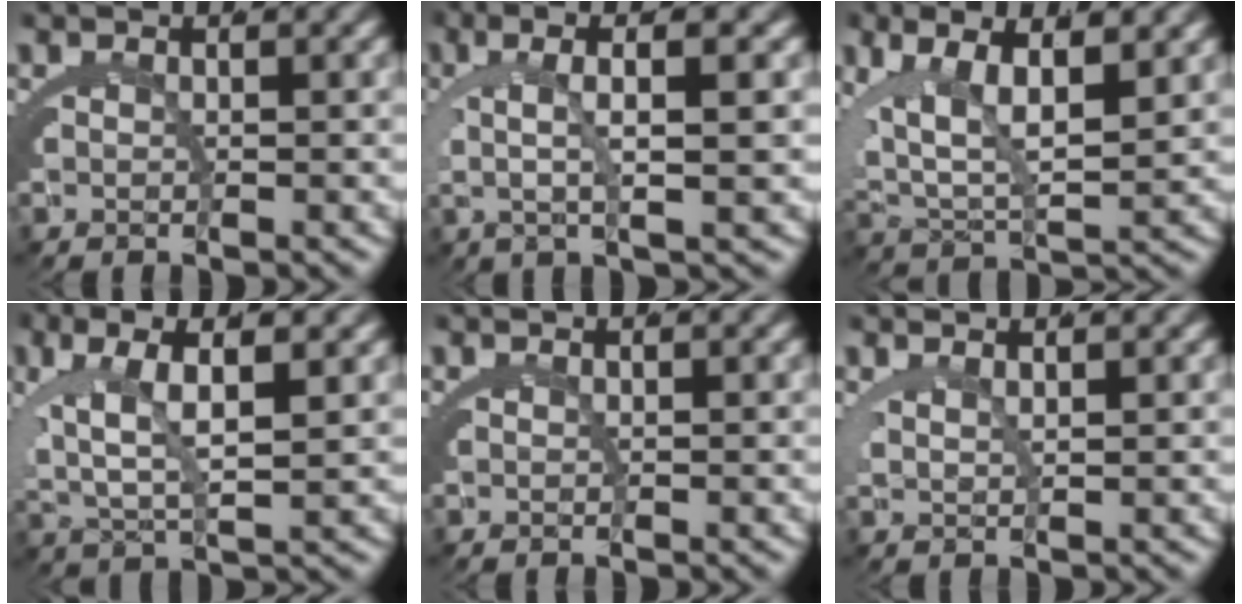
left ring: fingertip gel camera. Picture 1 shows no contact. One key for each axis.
{"total": 5.2, "fx": 2.0, "fy": 0.6, "fz": 4.8, "tx": -0.079, "ty": 0.017, "tz": 0.031}
{"total": 8.2, "fx": 1.5, "fy": 5.0, "fz": 6.3, "tx": -0.120, "ty": -0.013, "tz": 0.033}
{"total": 6.0, "fx": 1.3, "fy": 2.6, "fz": 5.3, "tx": -0.103, "ty": -0.005, "tz": 0.031}
{"total": 0.0}
{"total": 1.7, "fx": 1.4, "fy": -0.2, "fz": 0.9, "tx": -0.019, "ty": -0.006, "tz": 0.032}